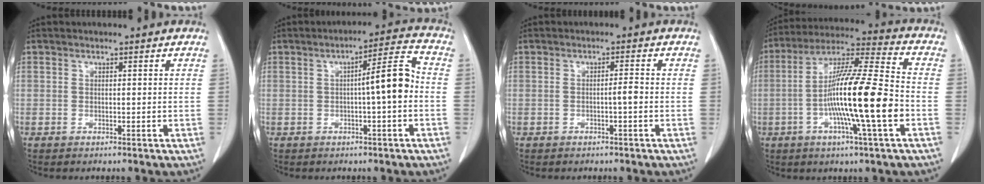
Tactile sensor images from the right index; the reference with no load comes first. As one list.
[{"total": 6.9, "force": [-0.7, 0.3, 6.8], "torque": [-0.099, 0.018, -0.012]}, {"total": 1.4, "force": [-0.4, 0.0, 1.3], "torque": [-0.018, 0.002, -0.007]}, {"total": 17.1, "force": [-3.8, 0.2, 16.7], "torque": [-0.296, -0.004, -0.076]}]